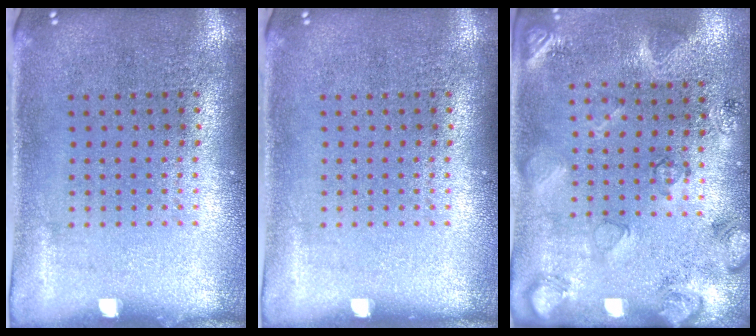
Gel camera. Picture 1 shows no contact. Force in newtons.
{"total": 0.0}
{"total": 2.3, "press": 1.8, "slide": 1.4}